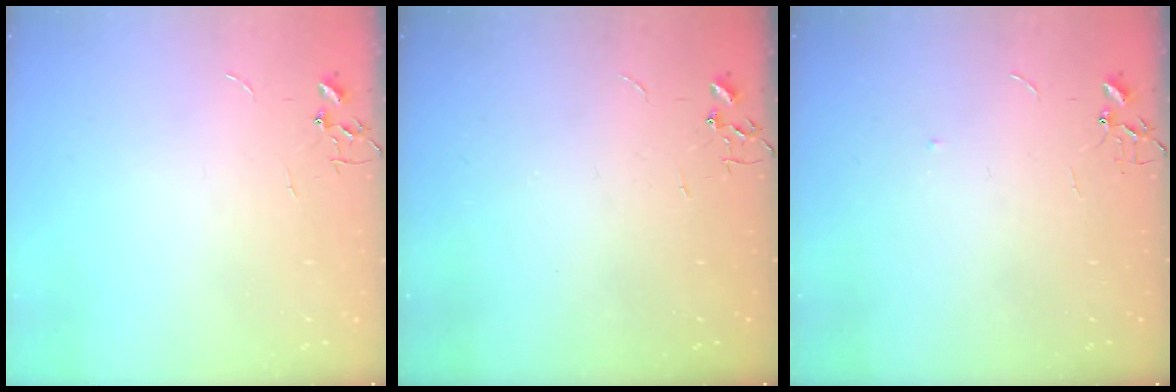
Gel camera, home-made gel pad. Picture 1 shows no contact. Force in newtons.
{"total": 0.0}
{"total": 3.9, "press": 3.9, "slide": 0.4}